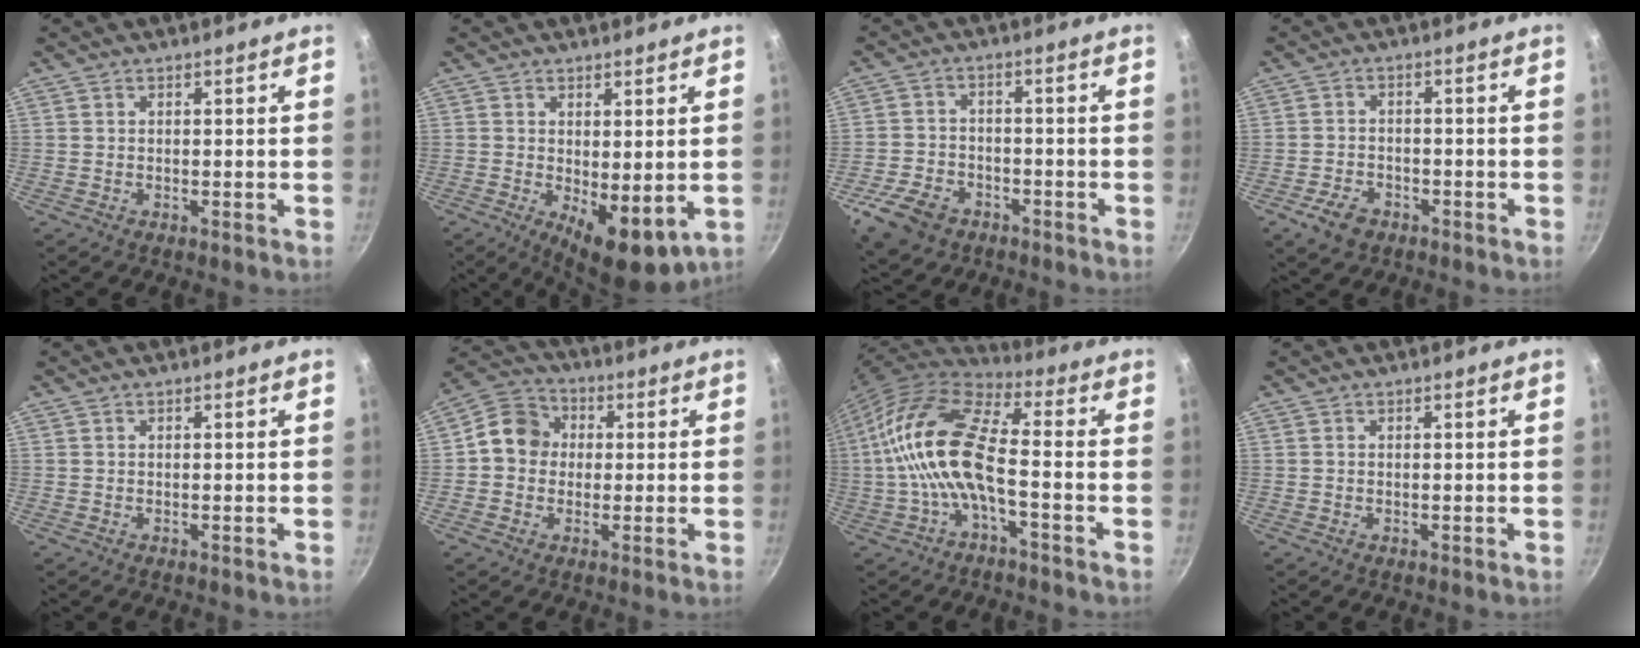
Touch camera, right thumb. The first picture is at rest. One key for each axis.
{"total": 8.3, "fx": -0.4, "fy": 3.6, "fz": 7.5, "tx": -0.089, "ty": -0.014, "tz": 0.007}
{"total": 9.4, "fx": -5.2, "fy": 6.4, "fz": 4.6, "tx": -0.084, "ty": 0.031, "tz": -0.092}
{"total": 5.2, "fx": -3.0, "fy": 3.4, "fz": 2.6, "tx": -0.047, "ty": 0.024, "tz": -0.050}
{"total": 0.0}
{"total": 8.7, "fx": 0.4, "fy": 7.7, "fz": 4.1, "tx": -0.038, "ty": 0.020, "tz": -0.016}
{"total": 15.3, "fx": -2.4, "fy": 5.8, "fz": 14.0, "tx": -0.280, "ty": 0.037, "tz": -0.060}
{"total": 0.0}